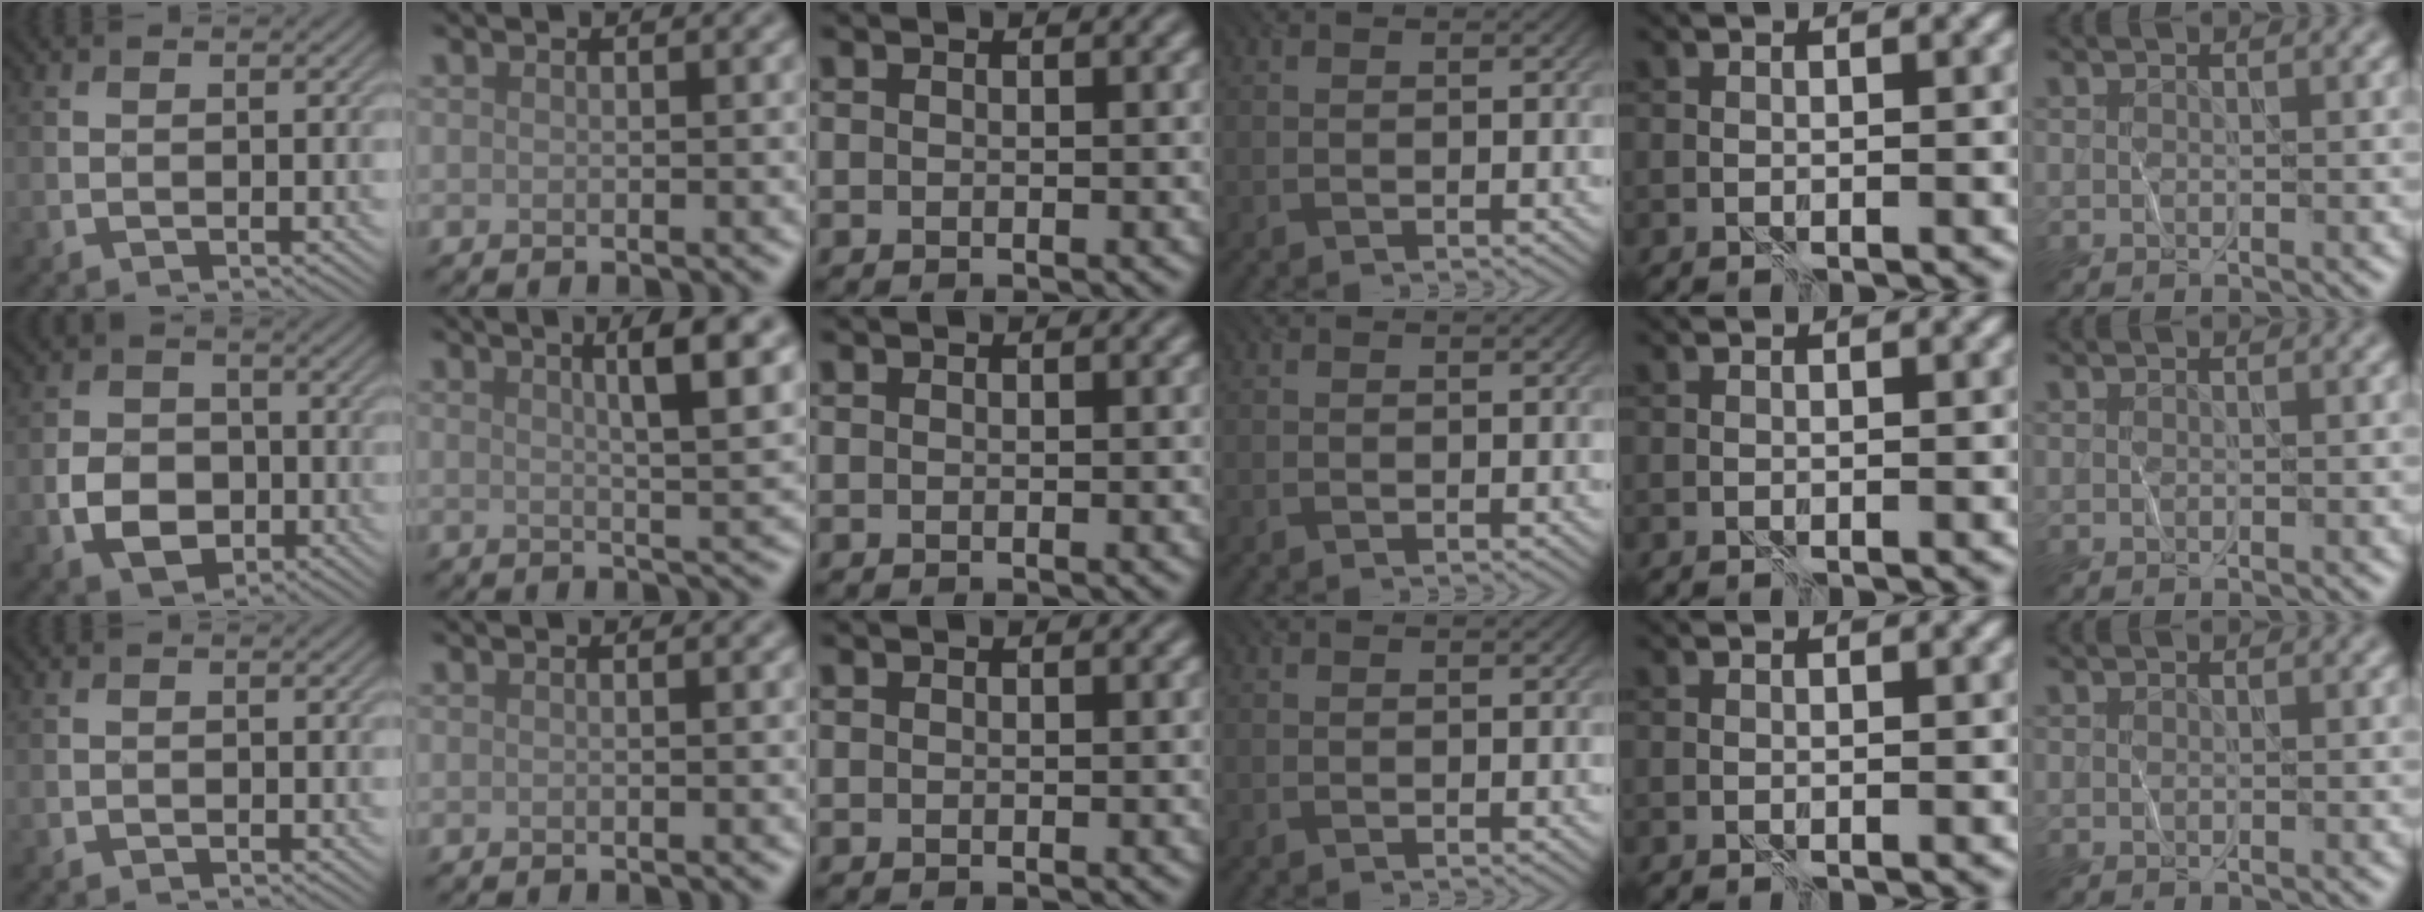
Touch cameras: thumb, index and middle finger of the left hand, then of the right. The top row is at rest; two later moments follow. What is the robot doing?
{"motion": "wrap", "object": "plastic wrap"}